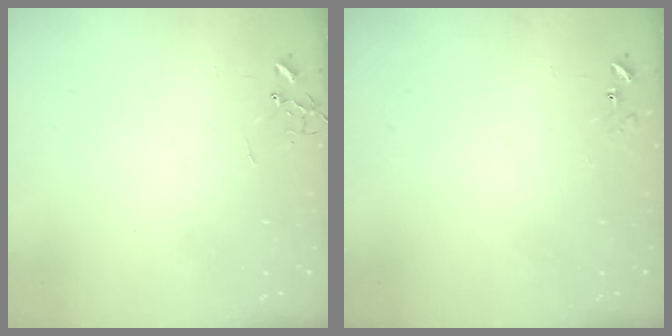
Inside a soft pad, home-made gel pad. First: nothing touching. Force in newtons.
{"total": 6.9, "press": 6.8, "slide": 0.6}